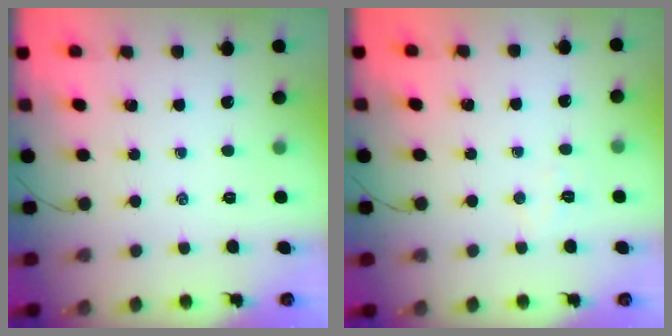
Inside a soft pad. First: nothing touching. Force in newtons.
{"total": 3.8, "press": 3.7, "slide": 0.9}